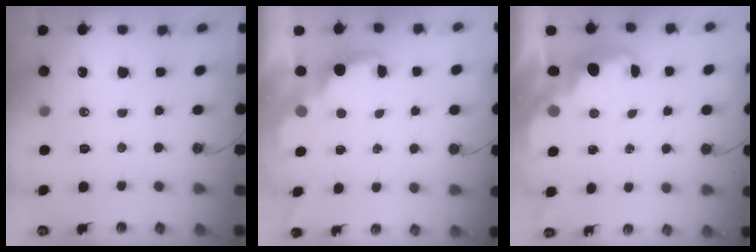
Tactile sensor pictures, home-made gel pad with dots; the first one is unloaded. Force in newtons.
{"total": 2.1, "press": 2.0, "slide": 0.8}
{"total": 3.0, "press": 2.9, "slide": 0.6}